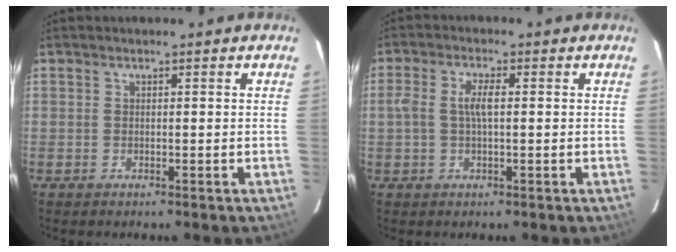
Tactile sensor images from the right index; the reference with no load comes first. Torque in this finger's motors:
{"motor_torque": [0.00, -0.12, 0.29, 0.07]}